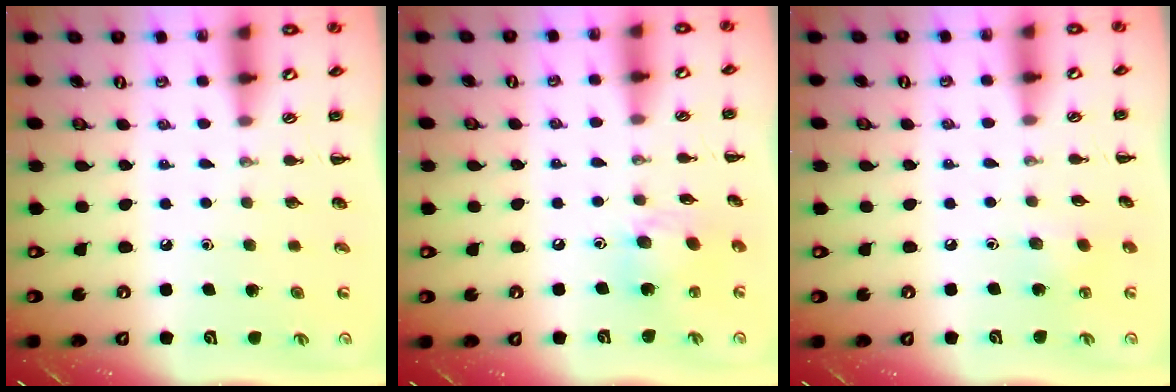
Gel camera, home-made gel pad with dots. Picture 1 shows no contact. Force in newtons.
{"total": 9.5, "press": 9.4, "slide": 1.3}
{"total": 6.7, "press": 6.6, "slide": 1.4}